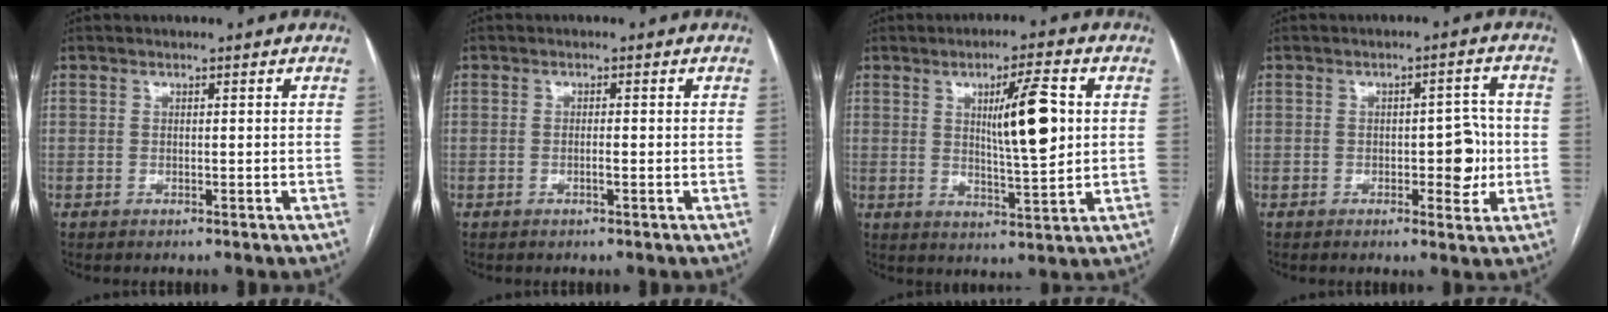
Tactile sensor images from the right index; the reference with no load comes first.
{"total": 1.1, "force": [-0.4, 0.0, 1.1], "torque": [-0.020, 0.000, -0.007]}
{"total": 9.6, "force": [2.1, 1.1, 9.4], "torque": [-0.149, 0.000, 0.037]}
{"total": 5.6, "force": [-0.8, 2.5, 4.9], "torque": [-0.057, 0.010, -0.006]}